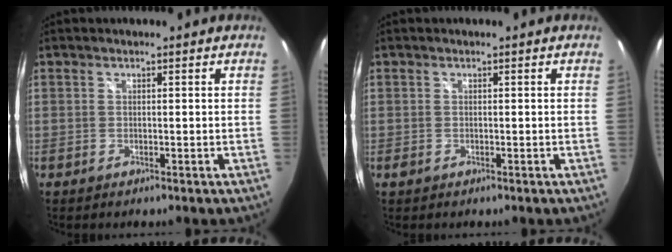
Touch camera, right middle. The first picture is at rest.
{"total": 0.8, "force": [-0.3, 0.6, 0.4], "torque": [-0.008, -0.003, -0.007]}